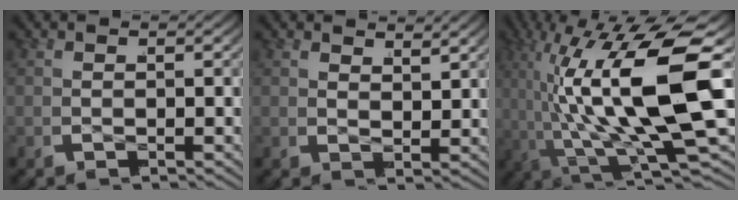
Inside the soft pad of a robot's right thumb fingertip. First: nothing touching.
{"total": 1.5, "force": [1.4, -0.2, 0.4], "torque": [0.001, 0.003, 0.021]}
{"total": 17.4, "force": [-1.6, 7.3, 15.7], "torque": [-0.295, -0.019, -0.011]}